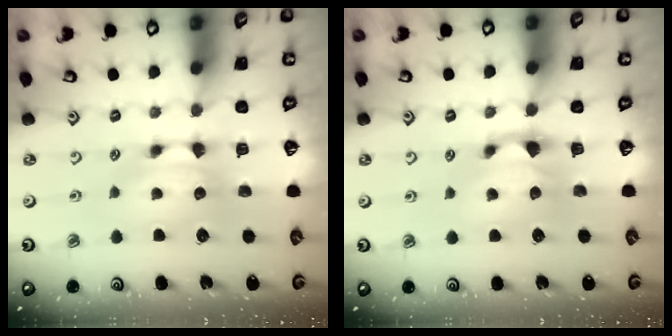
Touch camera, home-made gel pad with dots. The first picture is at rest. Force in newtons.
{"total": 1.0, "press": 0.1, "slide": 1.0}